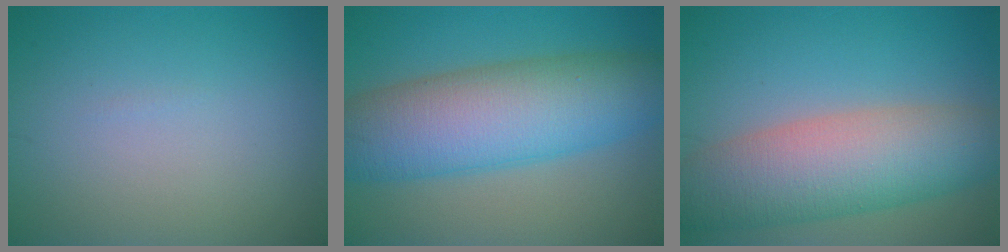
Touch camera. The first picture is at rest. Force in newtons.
{"total": 10.7, "press": 10.7, "slide": 0.1}
{"total": 9.4, "press": 9.4, "slide": 0.3}